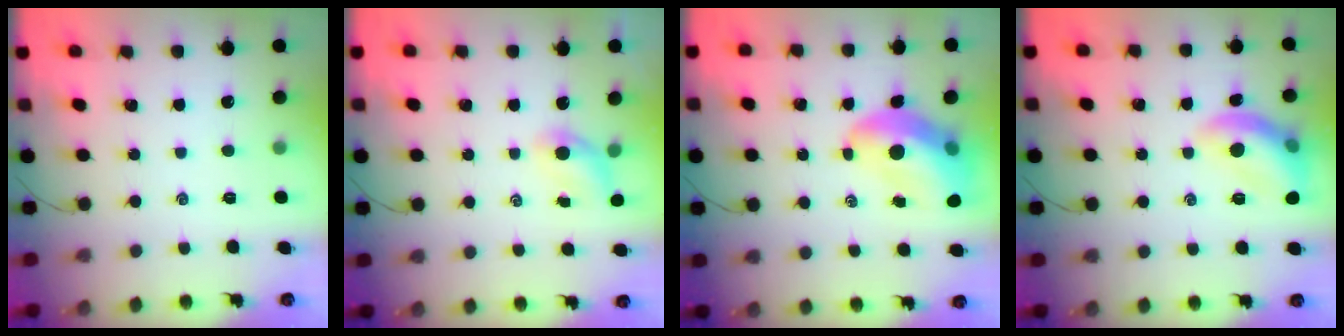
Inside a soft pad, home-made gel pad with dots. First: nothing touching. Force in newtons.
{"total": 3.5, "press": 3.4, "slide": 0.8}
{"total": 13.3, "press": 12.6, "slide": 4.0}
{"total": 12.6, "press": 12.6, "slide": 0.9}